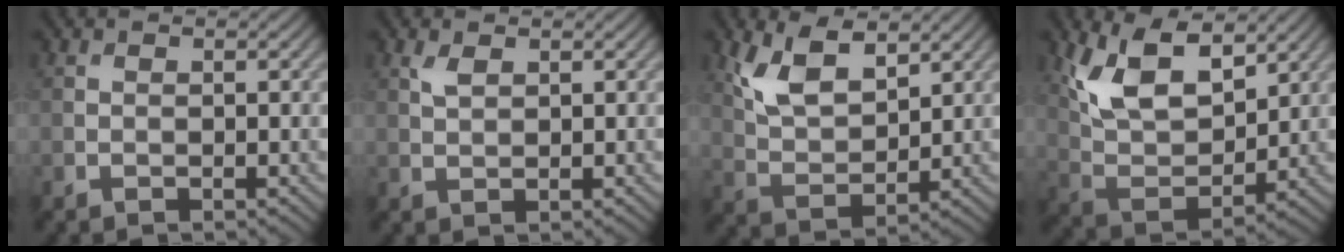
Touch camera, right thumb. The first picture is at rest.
{"total": 1.5, "force": [0.9, 0.7, 1.1], "torque": [-0.029, 0.001, 0.020]}
{"total": 7.5, "force": [4.1, 3.6, 5.2], "torque": [-0.119, -0.003, 0.085]}
{"total": 11.1, "force": [6.0, 5.3, 7.6], "torque": [-0.166, -0.001, 0.119]}